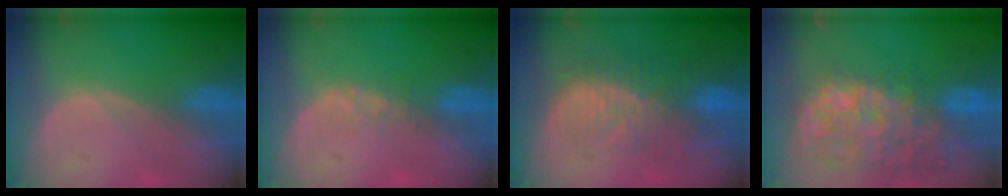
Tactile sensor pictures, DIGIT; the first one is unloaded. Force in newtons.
{"total": 1.4, "press": 1.4, "slide": 0.2}
{"total": 9.9, "press": 9.1, "slide": 3.9}
{"total": 14.4, "press": 11.7, "slide": 8.4}